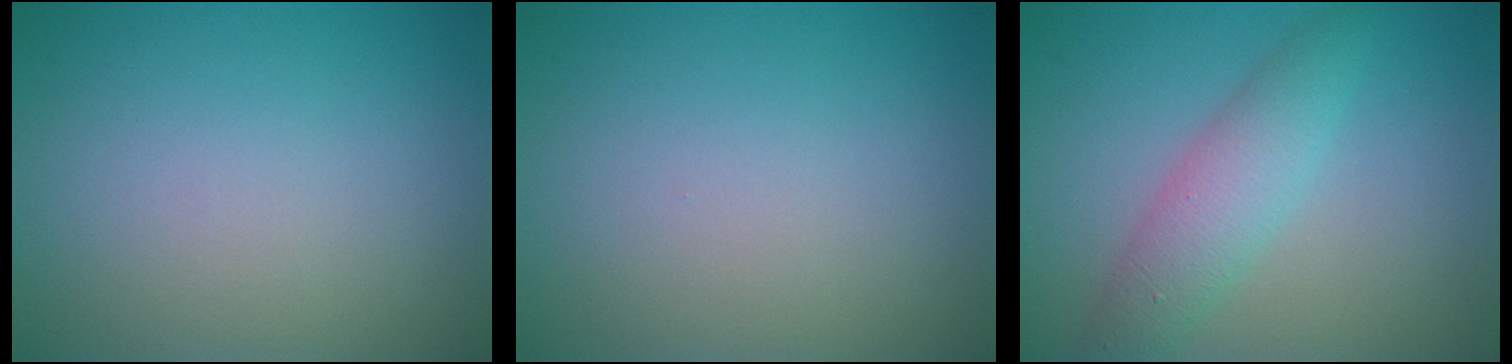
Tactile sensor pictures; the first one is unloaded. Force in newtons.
{"total": 0.0}
{"total": 3.6, "press": 3.6, "slide": 0.1}